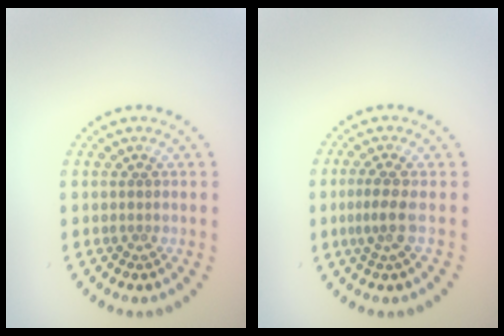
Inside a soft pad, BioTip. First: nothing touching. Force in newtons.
{"total": 2.1, "press": 1.5, "slide": 1.5}